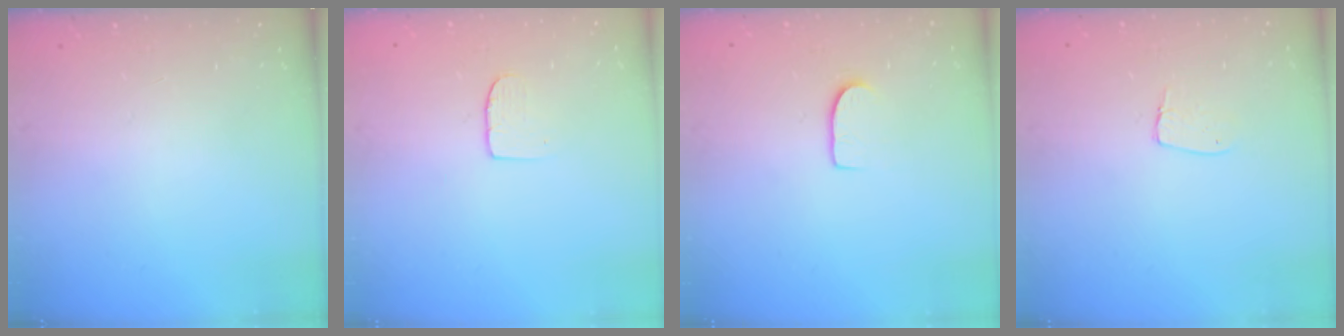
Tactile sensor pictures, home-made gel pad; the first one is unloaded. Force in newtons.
{"total": 5.1, "press": 5.1, "slide": 0.4}
{"total": 5.8, "press": 5.8, "slide": 0.5}
{"total": 5.5, "press": 5.5, "slide": 0.3}